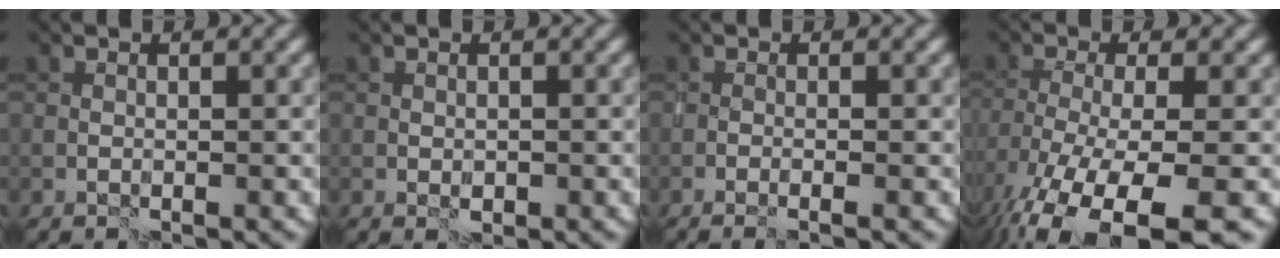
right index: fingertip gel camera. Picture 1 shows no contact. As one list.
[{"total": 0.6, "force": [-0.1, 0.5, 0.3], "torque": [-0.003, -0.001, 0.001]}, {"total": 1.7, "force": [-0.8, 0.5, 1.4], "torque": [-0.017, 0.002, -0.020]}, {"total": 13.2, "force": [-9.2, 4.6, 8.2], "torque": [-0.178, -0.057, -0.121]}]